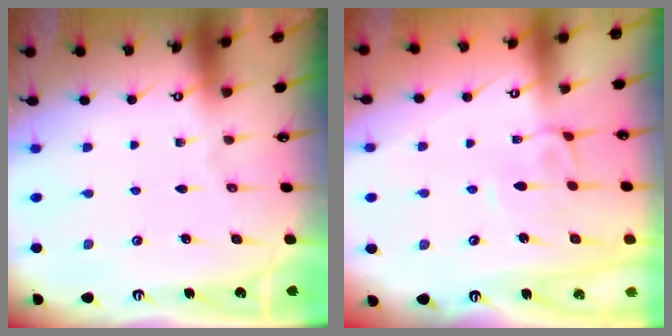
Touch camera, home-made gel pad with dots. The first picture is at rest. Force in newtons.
{"total": 3.0, "press": 2.9, "slide": 0.7}